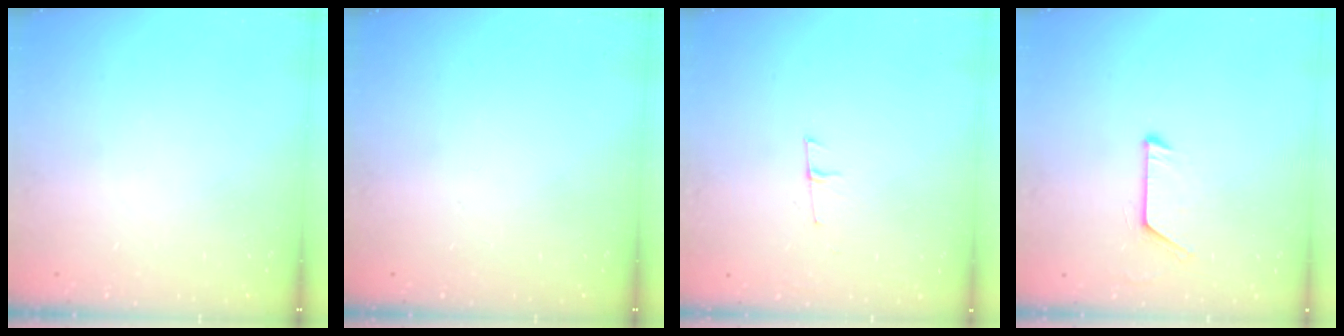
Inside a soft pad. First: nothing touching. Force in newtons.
{"total": 0.0}
{"total": 5.3, "press": 4.5, "slide": 2.9}
{"total": 6.9, "press": 6.9, "slide": 0.7}